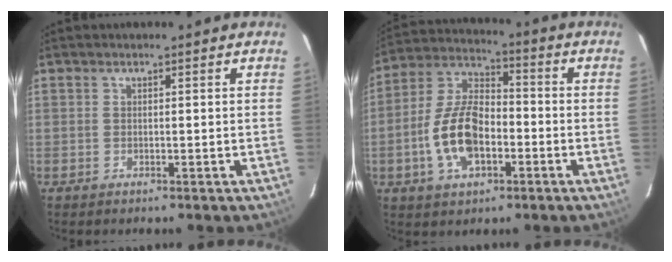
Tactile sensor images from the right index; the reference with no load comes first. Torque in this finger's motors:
{"motor_torque": [2.01, -0.13, 1.00, 0.11]}